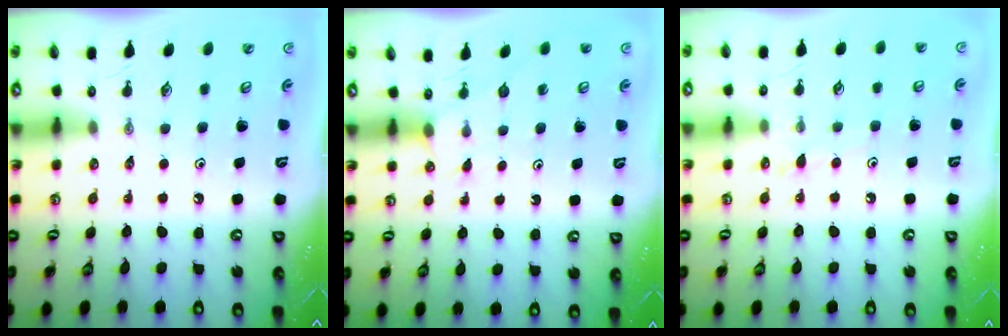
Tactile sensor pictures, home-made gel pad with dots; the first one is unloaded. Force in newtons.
{"total": 3.7, "press": 3.7, "slide": 0.4}
{"total": 5.9, "press": 5.8, "slide": 0.6}